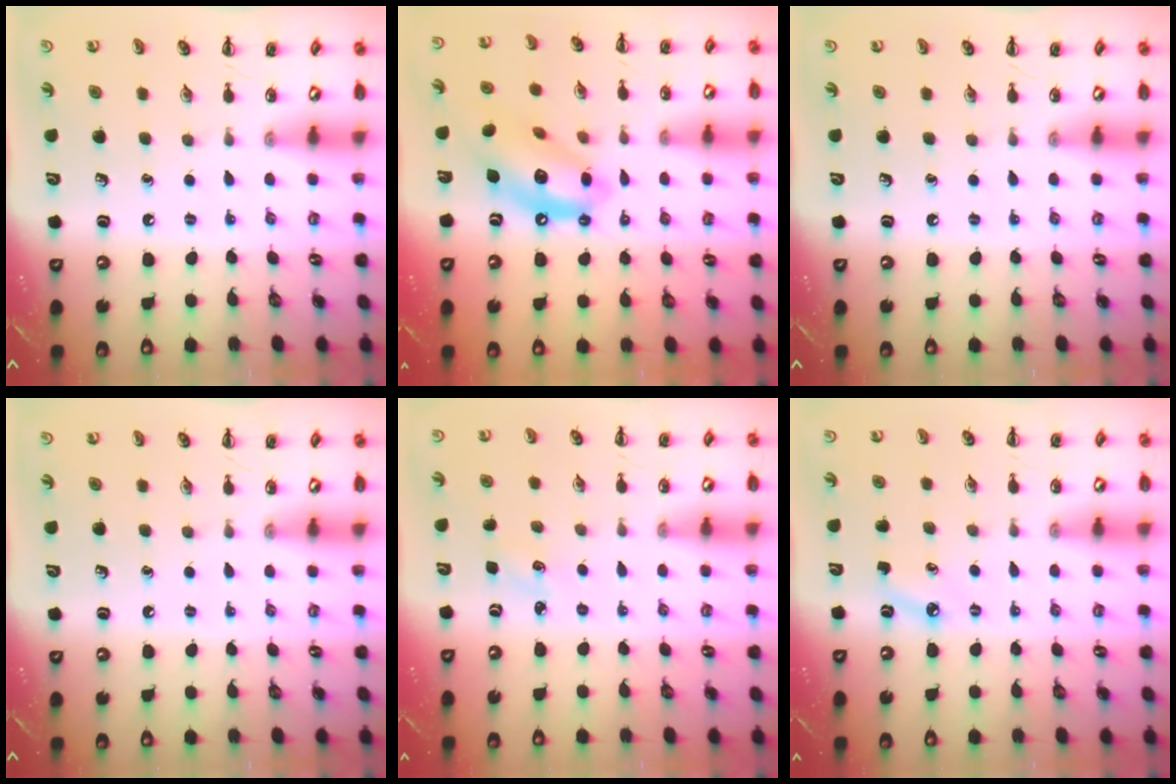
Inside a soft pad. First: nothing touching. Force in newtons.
{"total": 13.8, "press": 13.3, "slide": 3.7}
{"total": 0.0}
{"total": 0.0}
{"total": 1.4, "press": 1.3, "slide": 0.4}
{"total": 4.1, "press": 3.9, "slide": 1.5}